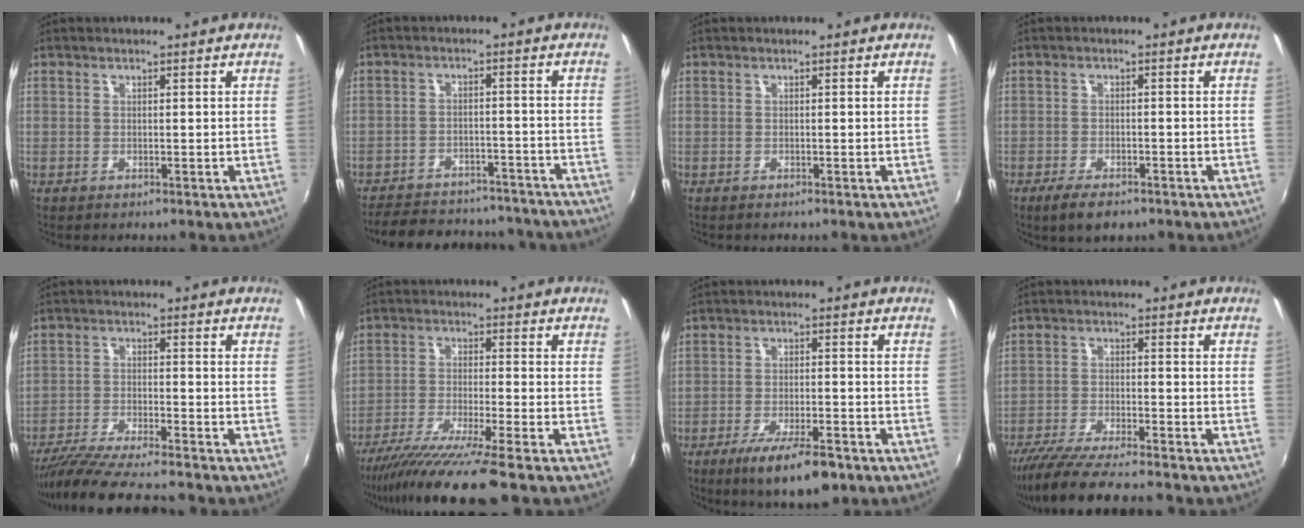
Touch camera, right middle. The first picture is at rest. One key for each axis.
{"total": 22.9, "fx": -20.0, "fy": 7.6, "fz": 8.0, "tx": -0.167, "ty": 0.020, "tz": -0.245}
{"total": 0.0}
{"total": 5.7, "fx": -4.0, "fy": 2.0, "fz": 3.5, "tx": -0.083, "ty": -0.017, "tz": -0.068}
{"total": 13.4, "fx": -11.9, "fy": 0.6, "fz": 6.2, "tx": -0.131, "ty": -0.029, "tz": -0.203}
{"total": 12.9, "fx": -10.5, "fy": -1.2, "fz": 7.3, "tx": -0.150, "ty": -0.043, "tz": -0.182}
{"total": 10.5, "fx": -7.0, "fy": 2.8, "fz": 7.4, "tx": -0.146, "ty": -0.025, "tz": -0.113}
{"total": 12.8, "fx": -11.3, "fy": 0.7, "fz": 5.9, "tx": -0.127, "ty": -0.032, "tz": -0.192}